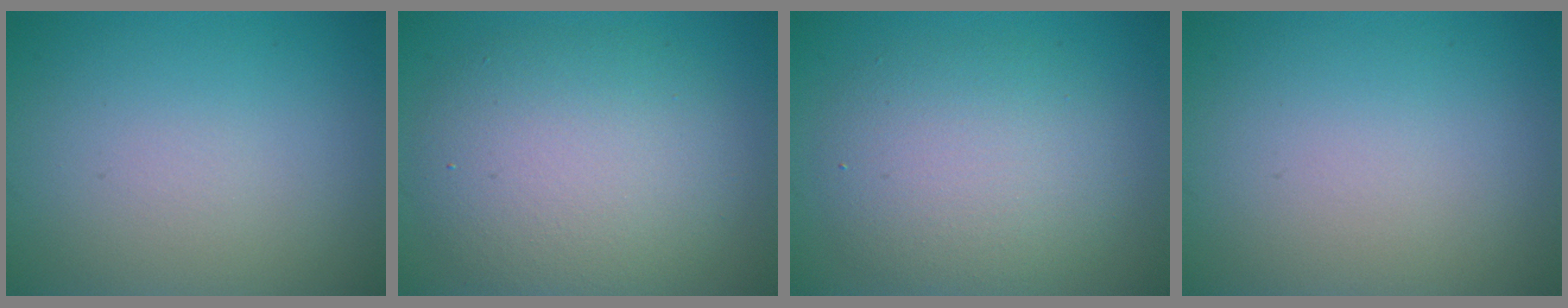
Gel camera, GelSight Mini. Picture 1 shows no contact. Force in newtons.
{"total": 7.5, "press": 7.4, "slide": 0.5}
{"total": 5.5, "press": 5.5, "slide": 0.3}
{"total": 0.0}